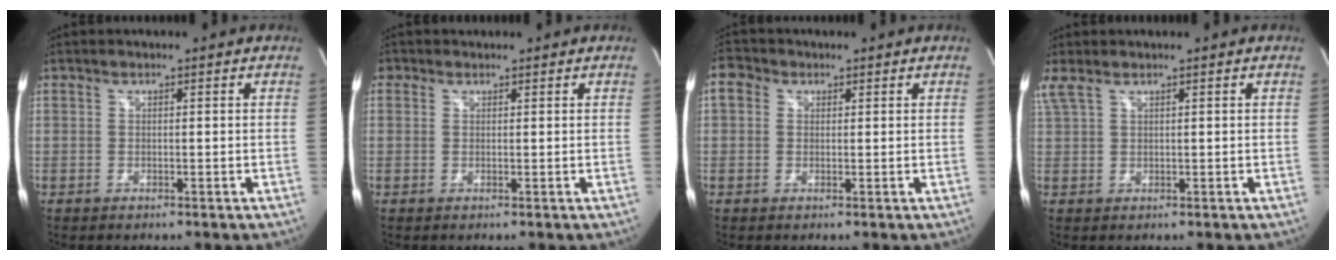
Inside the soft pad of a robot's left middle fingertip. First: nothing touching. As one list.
[{"total": 1.3, "force": [0.8, 1.0, 0.1], "torque": [0.004, 0.007, 0.010]}, {"total": 3.2, "force": [1.1, 2.7, 1.3], "torque": [-0.031, 0.020, 0.018]}, {"total": 3.0, "force": [2.3, 0.9, 1.8], "torque": [-0.062, 0.025, 0.060]}]